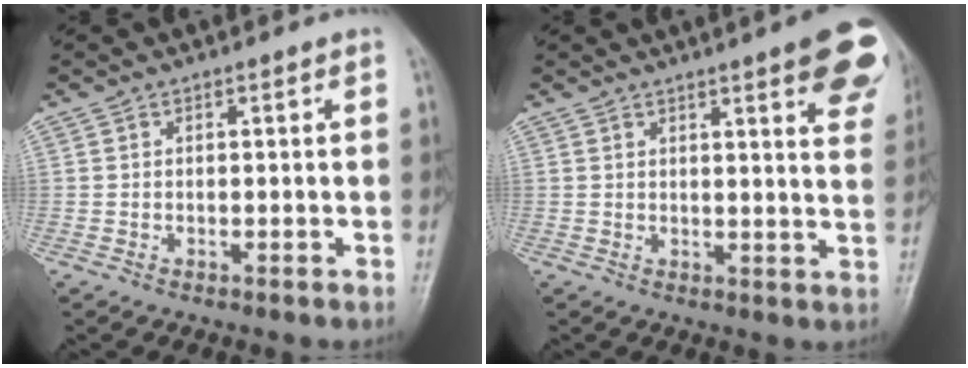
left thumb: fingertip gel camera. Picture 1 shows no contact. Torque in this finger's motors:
{"motor_torque": [0.20, 0.18, 0.22, 0.09, 0.10]}